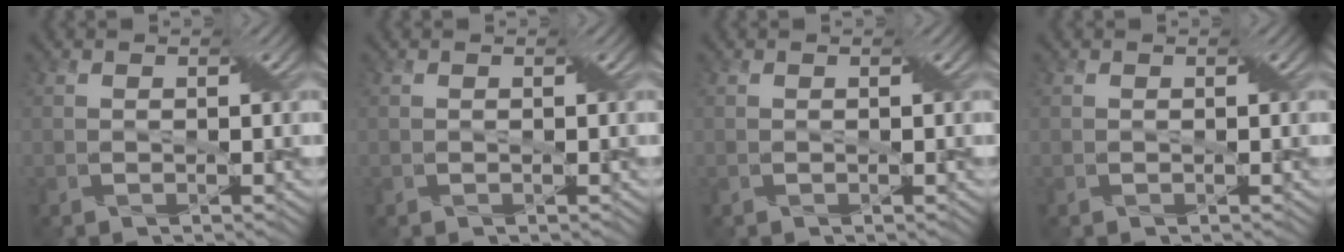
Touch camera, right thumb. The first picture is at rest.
{"total": 0.0}
{"total": 0.0}
{"total": 0.0}